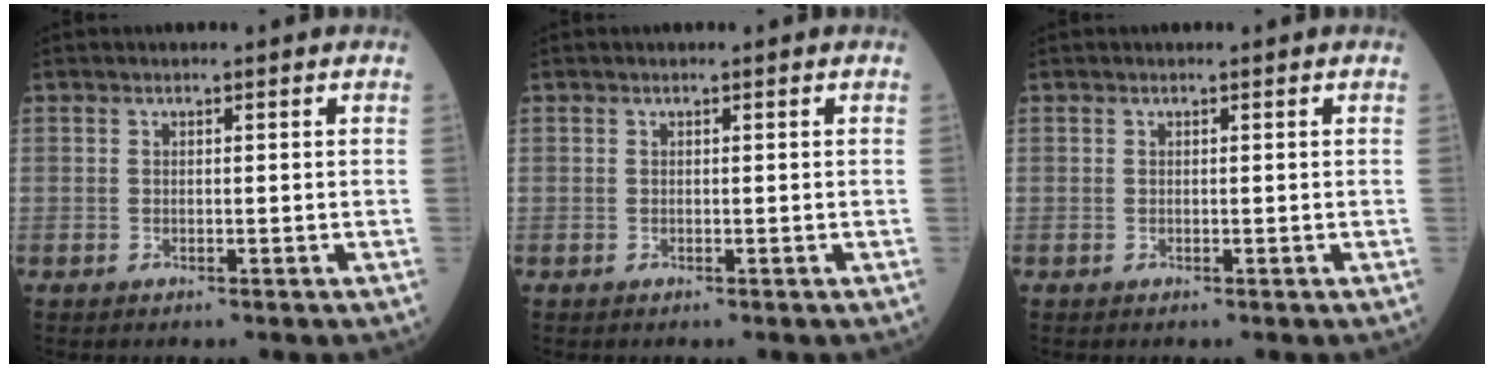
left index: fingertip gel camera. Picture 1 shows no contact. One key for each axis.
{"total": 0.0}
{"total": 0.0}